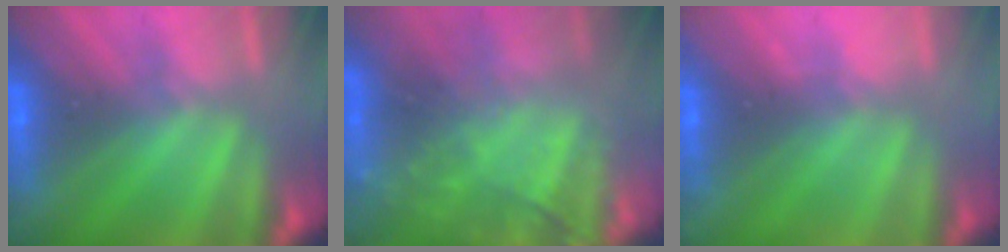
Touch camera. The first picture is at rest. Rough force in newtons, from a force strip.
{"total": 8.0}
{"total": 2.3}